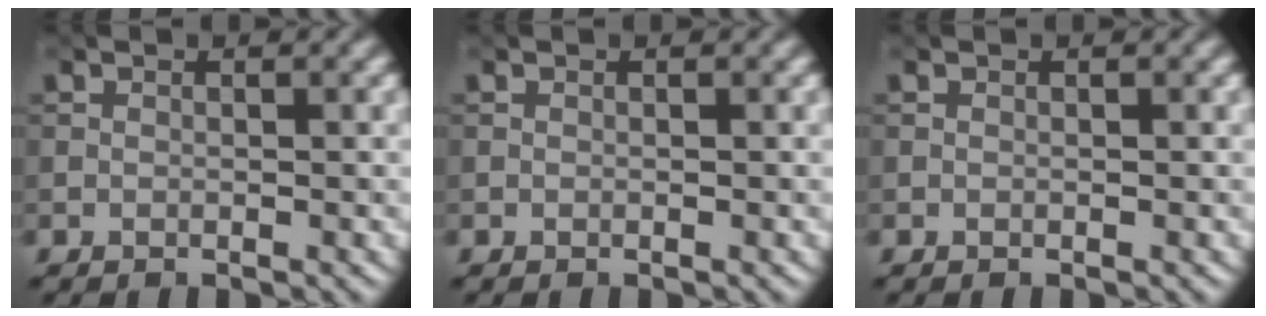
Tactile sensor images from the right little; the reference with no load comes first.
{"total": 0.0}
{"total": 0.0}